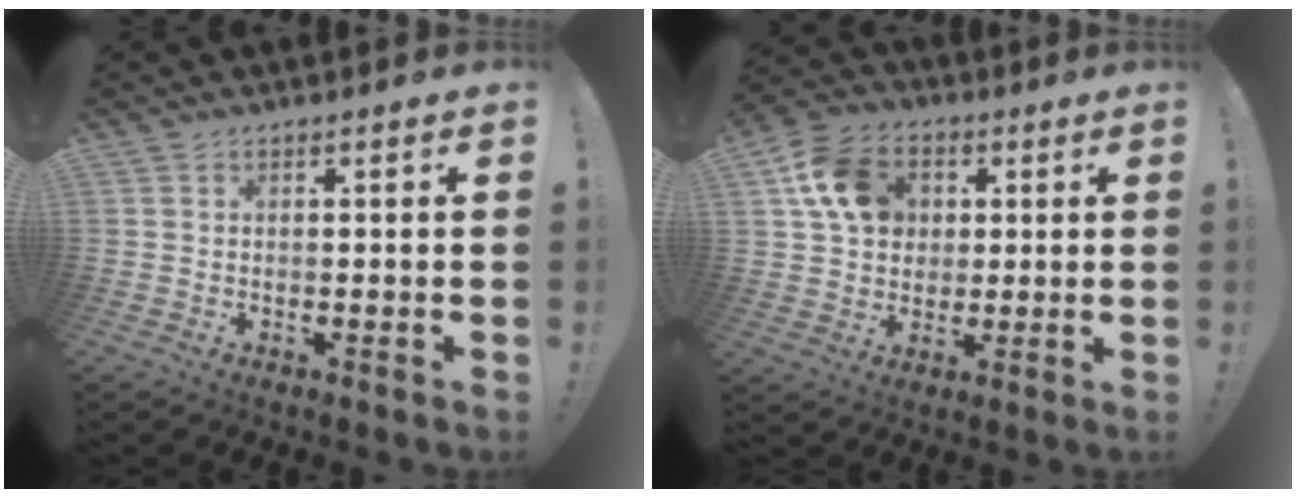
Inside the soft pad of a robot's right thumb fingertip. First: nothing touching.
{"total": 14.1, "force": [4.4, 11.4, 7.0], "torque": [-0.105, -0.001, 0.093]}